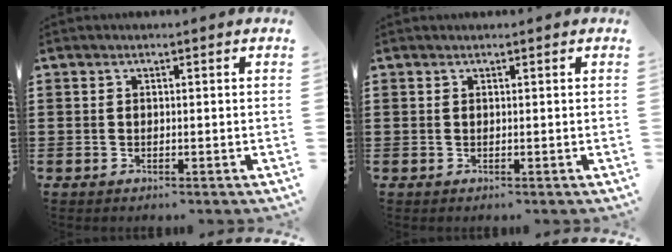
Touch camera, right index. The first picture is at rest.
{"total": 0.0}